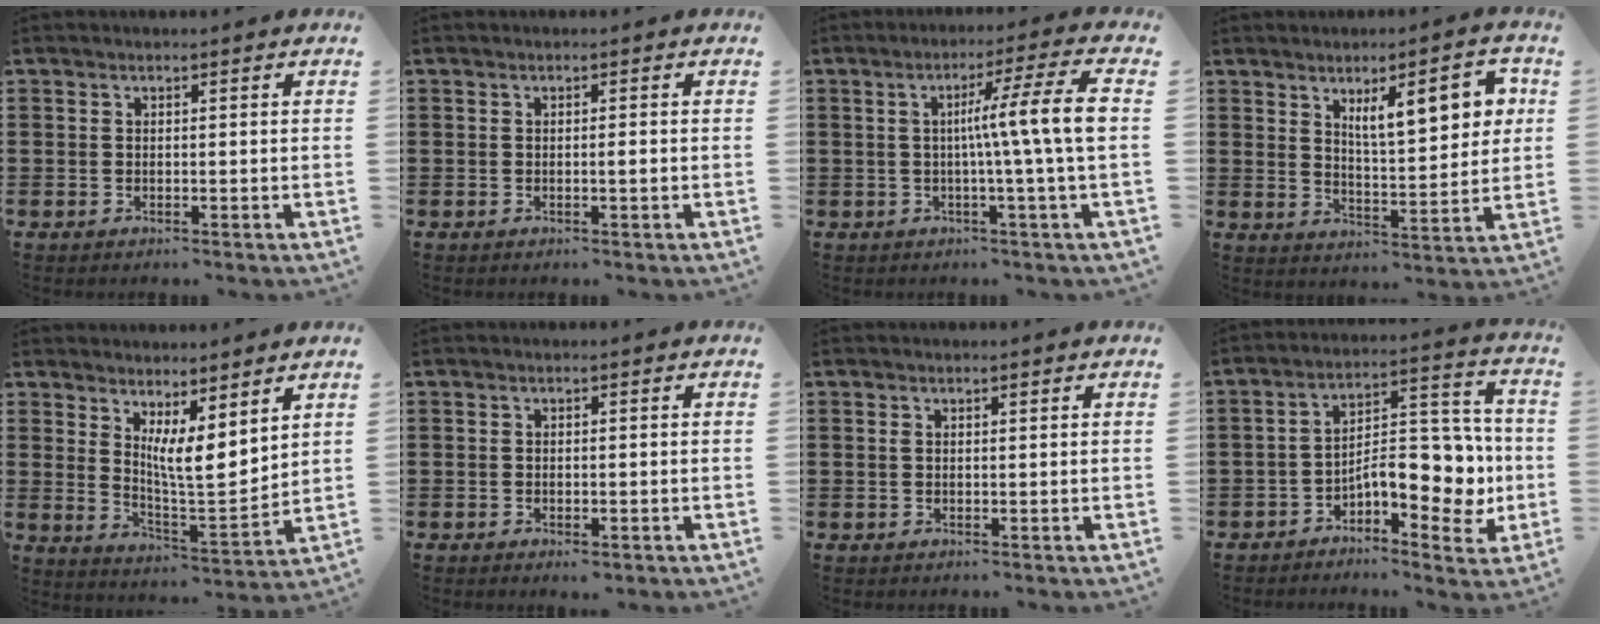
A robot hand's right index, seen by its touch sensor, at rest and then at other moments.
{"total": 1.0, "force": [-0.2, 0.1, 1.0], "torque": [-0.016, -0.002, -0.004]}
{"total": 9.9, "force": [0.3, -0.5, 9.9], "torque": [-0.171, -0.006, -0.005]}
{"total": 9.6, "force": [4.2, 3.2, 8.1], "torque": [-0.131, -0.003, 0.066]}
{"total": 6.4, "force": [4.4, 1.3, 4.5], "torque": [-0.090, -0.032, 0.077]}
{"total": 1.0, "force": [-0.7, 0.3, 0.6], "torque": [-0.013, -0.005, -0.013]}
{"total": 0.7, "force": [0.2, 0.3, 0.6], "torque": [-0.014, 0.001, 0.004]}
{"total": 10.5, "force": [-2.4, 5.5, 8.7], "torque": [-0.108, -0.003, -0.043]}